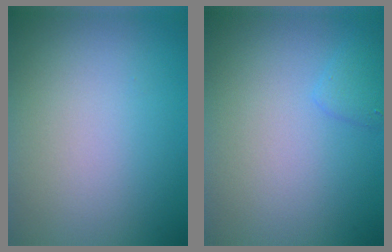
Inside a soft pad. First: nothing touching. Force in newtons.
{"total": 1.3, "press": 1.3, "slide": 0.1}